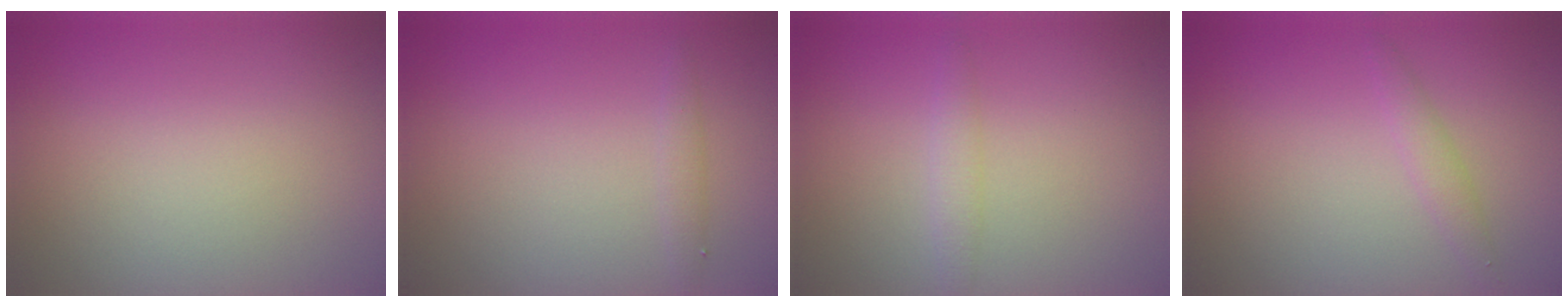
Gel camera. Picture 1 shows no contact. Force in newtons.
{"total": 1.0, "press": 1.0, "slide": 0.1}
{"total": 1.4, "press": 1.4, "slide": 0.1}
{"total": 1.4, "press": 1.4, "slide": 0.0}